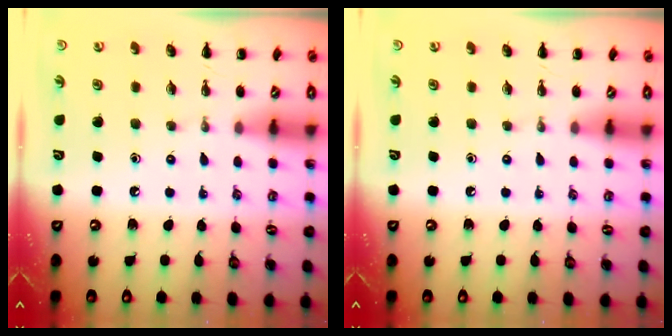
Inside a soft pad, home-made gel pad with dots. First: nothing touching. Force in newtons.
{"total": 0.0}